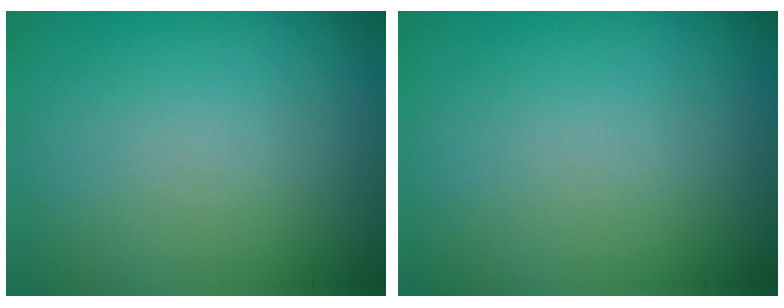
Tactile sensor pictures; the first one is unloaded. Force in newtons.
{"total": 0.0}